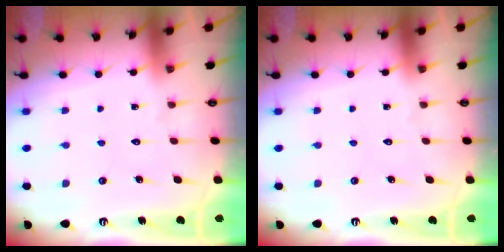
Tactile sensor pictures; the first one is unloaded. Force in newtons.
{"total": 0.0}